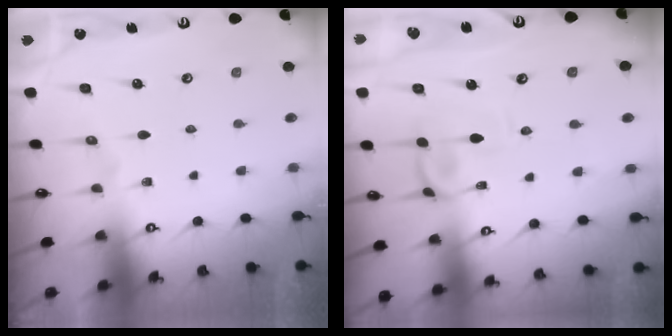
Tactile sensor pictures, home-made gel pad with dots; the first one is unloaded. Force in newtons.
{"total": 0.7, "press": 0.2, "slide": 0.7}